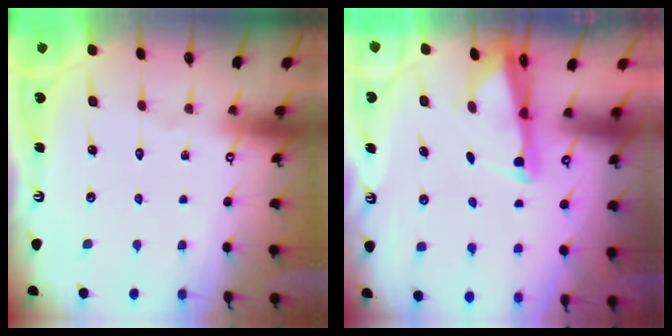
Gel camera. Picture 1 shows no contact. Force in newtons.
{"total": 2.7, "press": 2.6, "slide": 0.8}